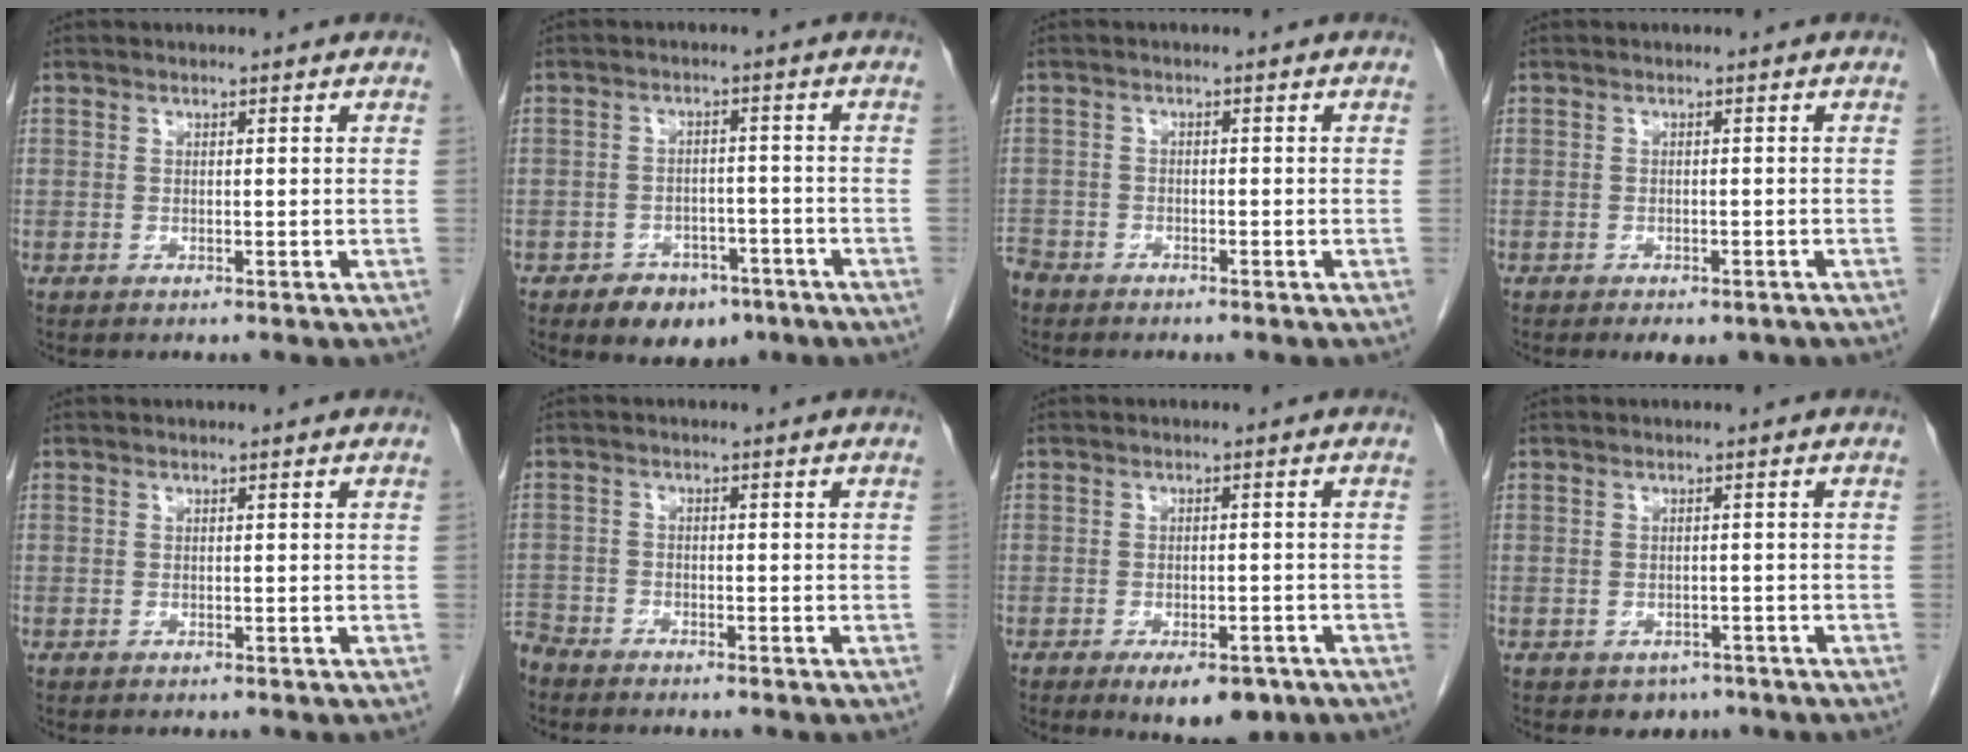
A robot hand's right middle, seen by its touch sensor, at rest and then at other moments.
{"total": 6.6, "force": [-4.3, 4.1, 2.9], "torque": [-0.039, 0.006, -0.057]}
{"total": 3.9, "force": [-3.4, 1.9, 0.4], "torque": [-0.011, -0.002, -0.070]}
{"total": 4.3, "force": [-3.1, 2.0, 2.1], "torque": [-0.021, -0.003, -0.036]}
{"total": 0.0}
{"total": 4.1, "force": [-3.9, 1.1, 0.2], "torque": [-0.002, -0.008, -0.079]}
{"total": 7.3, "force": [-4.7, 3.1, 4.7], "torque": [-0.058, -0.004, -0.061]}
{"total": 2.5, "force": [-1.6, 1.8, 0.6], "torque": [-0.006, 0.005, -0.016]}